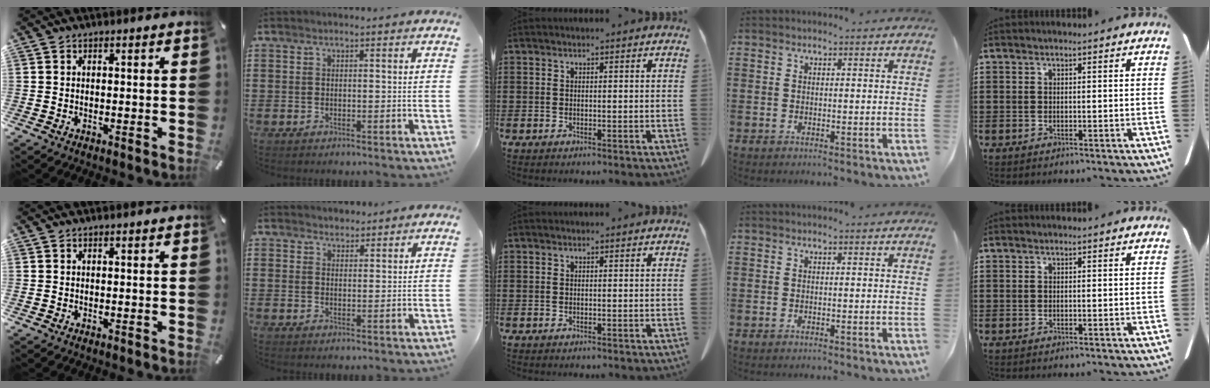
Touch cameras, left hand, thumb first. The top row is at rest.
{"index": {"total": 1.7, "force": [1.5, 0.6, -0.1], "torque": [-0.002, 0.003, 0.030]}}